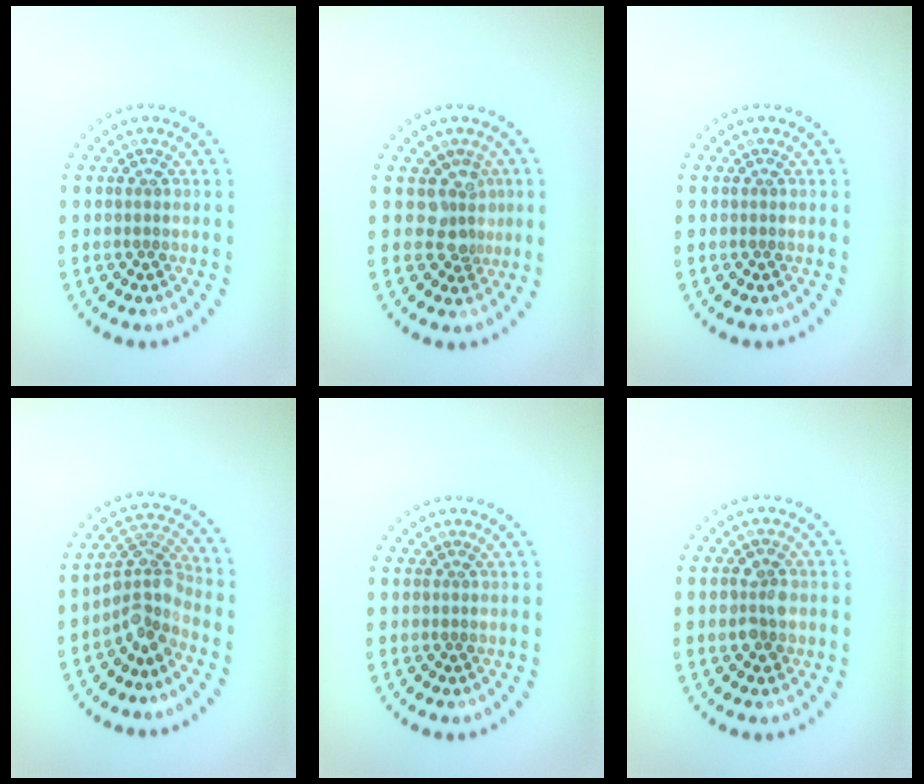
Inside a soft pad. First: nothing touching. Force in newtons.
{"total": 2.4, "press": 1.9, "slide": 1.4}
{"total": 0.0}
{"total": 3.6, "press": 2.6, "slide": 2.5}
{"total": 0.0}
{"total": 2.4, "press": 2.4, "slide": 0.3}